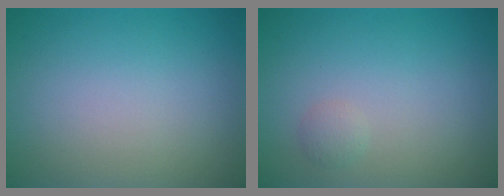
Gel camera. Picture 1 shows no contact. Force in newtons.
{"total": 0.8, "press": 0.8, "slide": 0.1}